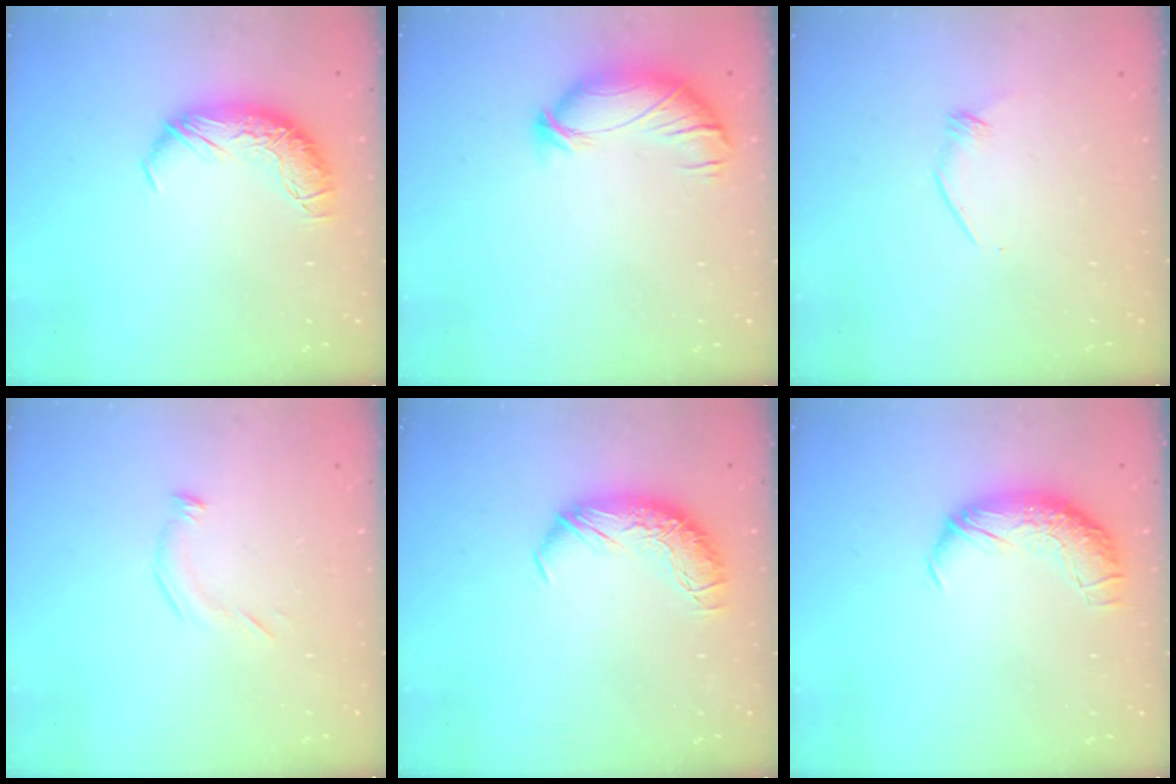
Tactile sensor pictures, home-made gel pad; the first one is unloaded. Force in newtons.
{"total": 4.4, "press": 4.2, "slide": 1.2}
{"total": 4.0, "press": 3.6, "slide": 1.6}
{"total": 4.4, "press": 4.3, "slide": 0.8}
{"total": 0.0}
{"total": 2.3, "press": 1.0, "slide": 2.1}